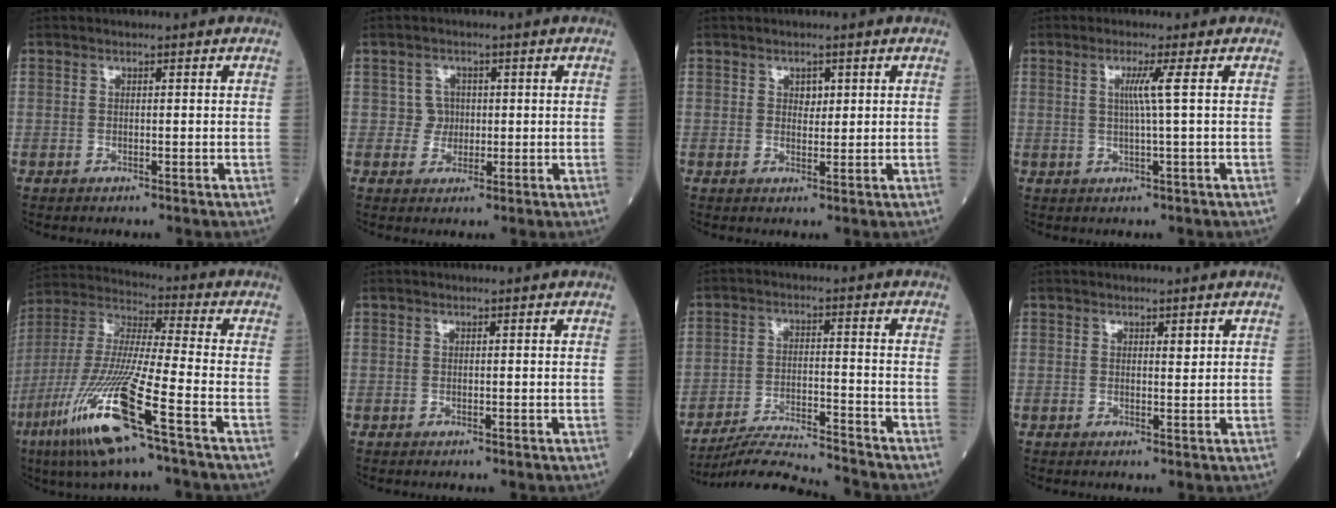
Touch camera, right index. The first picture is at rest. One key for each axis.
{"total": 2.5, "fx": 0.2, "fy": 2.5, "fz": 0.1, "tx": 0.008, "ty": 0.006, "tz": 0.000}
{"total": 1.7, "fx": 0.7, "fy": 1.2, "fz": 1.0, "tx": -0.008, "ty": -0.004, "tz": 0.009}
{"total": 3.1, "fx": 0.6, "fy": -1.2, "fz": 2.8, "tx": -0.056, "ty": -0.003, "tz": 0.013}
{"total": 17.0, "fx": -8.5, "fy": 0.1, "fz": 14.8, "tx": -0.322, "ty": -0.037, "tz": -0.167}
{"total": 0.0}
{"total": 10.1, "fx": -9.9, "fy": -1.4, "fz": 1.6, "tx": -0.029, "ty": -0.004, "tz": -0.174}
{"total": 0.9, "fx": 0.6, "fy": 0.3, "fz": 0.6, "tx": -0.008, "ty": -0.004, "tz": 0.008}